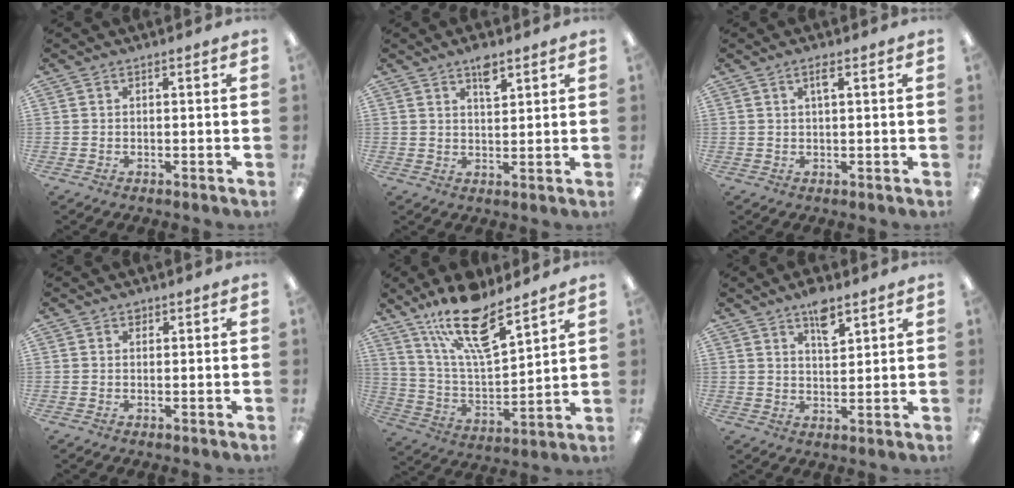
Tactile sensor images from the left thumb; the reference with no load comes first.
{"total": 4.9, "force": [3.3, 2.0, 3.0], "torque": [-0.034, -0.015, 0.053]}
{"total": 2.3, "force": [1.2, 0.5, 1.9], "torque": [-0.034, 0.002, 0.017]}
{"total": 1.2, "force": [0.8, 0.7, 0.3], "torque": [0.001, -0.002, 0.014]}
{"total": 19.3, "force": [13.7, 6.5, 12.0], "torque": [-0.212, -0.079, 0.235]}
{"total": 7.0, "force": [4.8, 2.9, 4.2], "torque": [-0.053, -0.027, 0.080]}